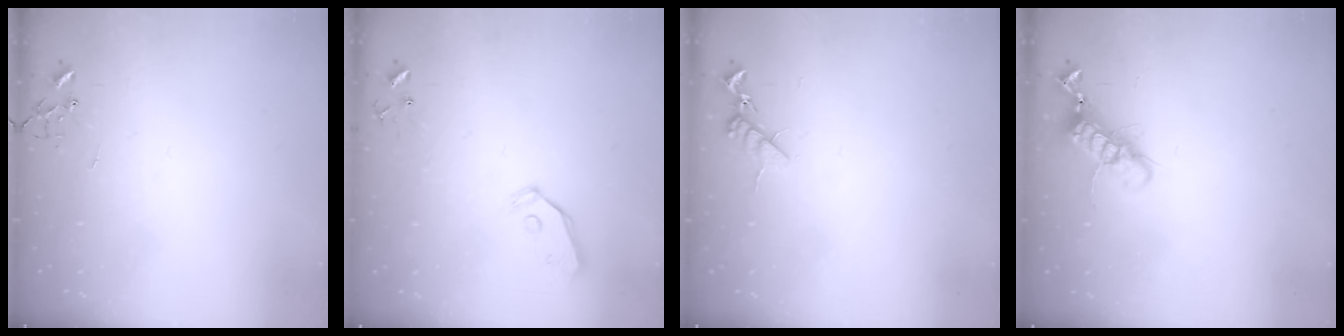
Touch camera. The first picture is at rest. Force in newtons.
{"total": 6.3, "press": 6.3, "slide": 0.7}
{"total": 9.1, "press": 9.1, "slide": 0.6}
{"total": 12.7, "press": 12.6, "slide": 1.1}